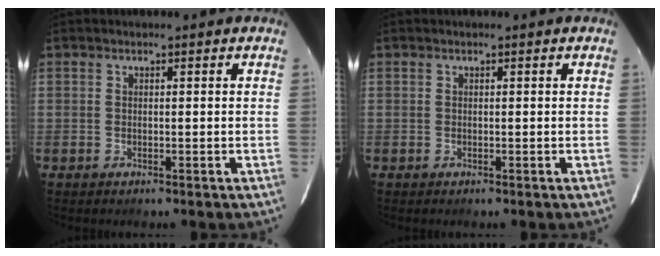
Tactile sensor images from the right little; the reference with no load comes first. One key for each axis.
{"total": 0.0}